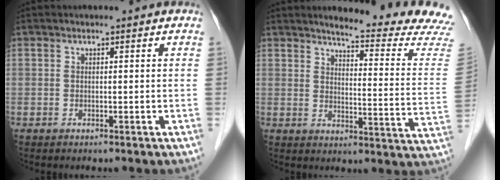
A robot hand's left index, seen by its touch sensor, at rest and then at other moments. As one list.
[{"total": 15.5, "force": [14.8, -1.2, 4.6], "torque": [-0.063, -0.115, 0.161]}]